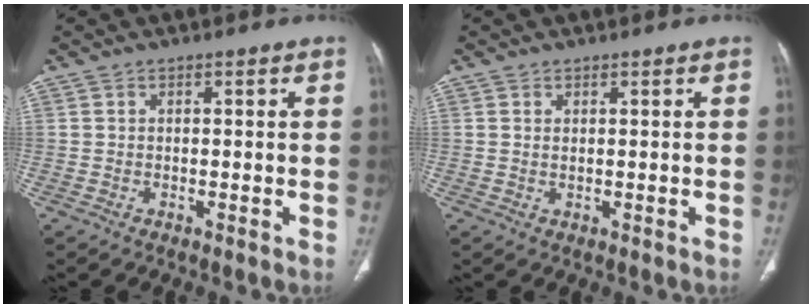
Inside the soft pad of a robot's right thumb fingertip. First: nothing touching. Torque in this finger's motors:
{"motor_torque": [-0.39, 0.34, -0.26, 0.16, 0.04]}